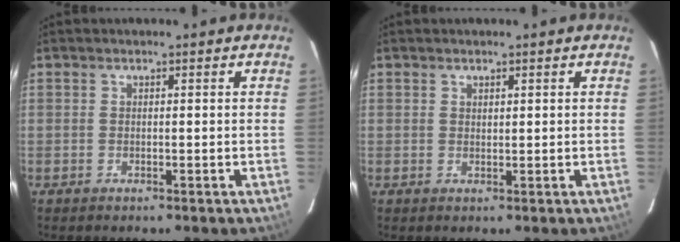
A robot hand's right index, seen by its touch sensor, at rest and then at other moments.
{"total": 0.7, "force": [0.6, 0.3, 0.3], "torque": [-0.004, 0.002, 0.011]}